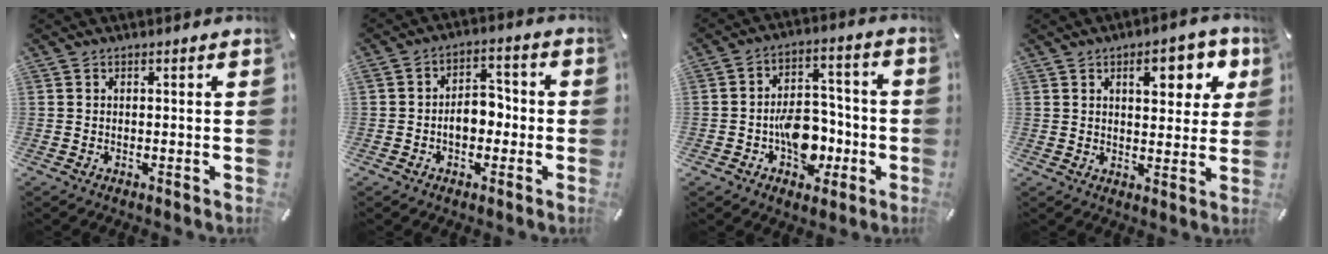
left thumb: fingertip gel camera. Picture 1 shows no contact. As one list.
[{"total": 6.9, "force": [-1.7, 5.0, 4.5], "torque": [-0.062, 0.013, -0.032]}, {"total": 11.5, "force": [-4.0, 8.1, 7.1], "torque": [-0.106, 0.029, -0.064]}, {"total": 10.3, "force": [4.3, 5.1, 7.8], "torque": [-0.089, -0.013, 0.065]}]